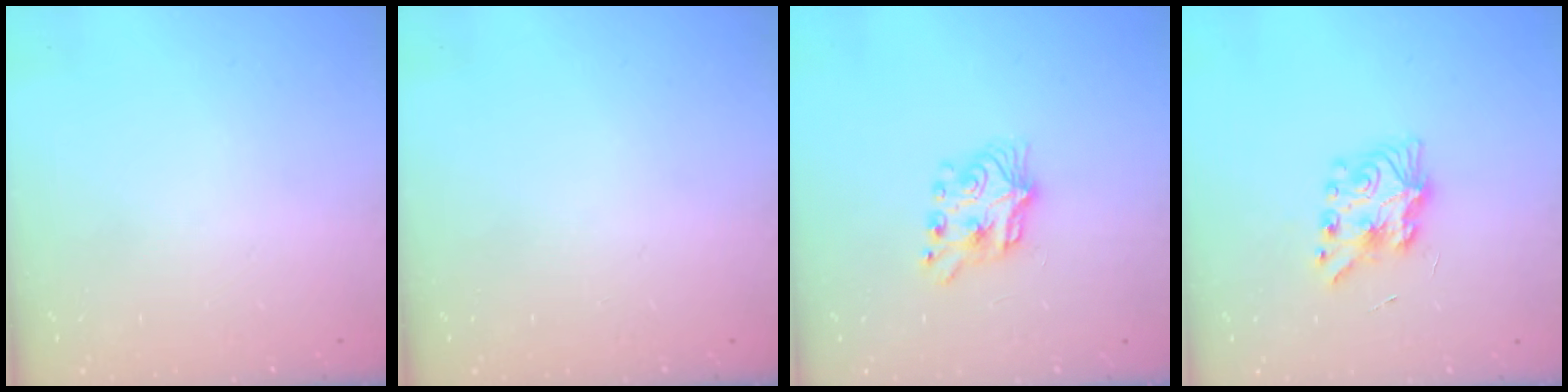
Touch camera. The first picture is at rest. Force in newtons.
{"total": 0.0}
{"total": 8.1, "press": 8.1, "slide": 0.5}
{"total": 8.3, "press": 8.2, "slide": 0.2}